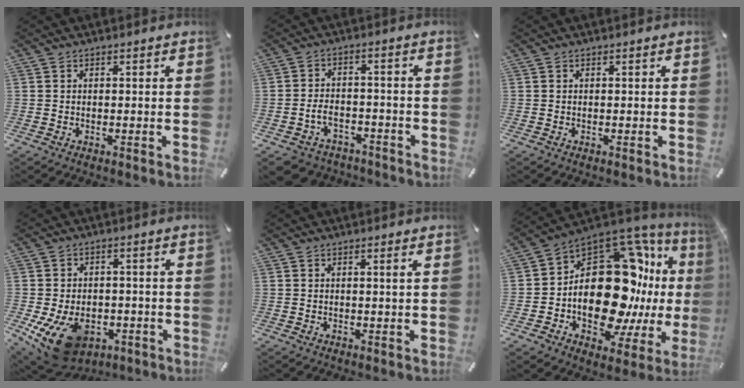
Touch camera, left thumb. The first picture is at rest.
{"total": 5.7, "force": [-3.0, 4.2, 2.4], "torque": [-0.053, 0.016, -0.056]}
{"total": 0.0}
{"total": 13.2, "force": [-5.2, 9.0, 8.1], "torque": [-0.151, 0.023, -0.085]}
{"total": 1.0, "force": [0.2, -0.1, 1.0], "torque": [-0.019, -0.002, 0.002]}
{"total": 24.6, "force": [-0.7, 14.7, 19.8], "torque": [-0.334, -0.040, 0.001]}